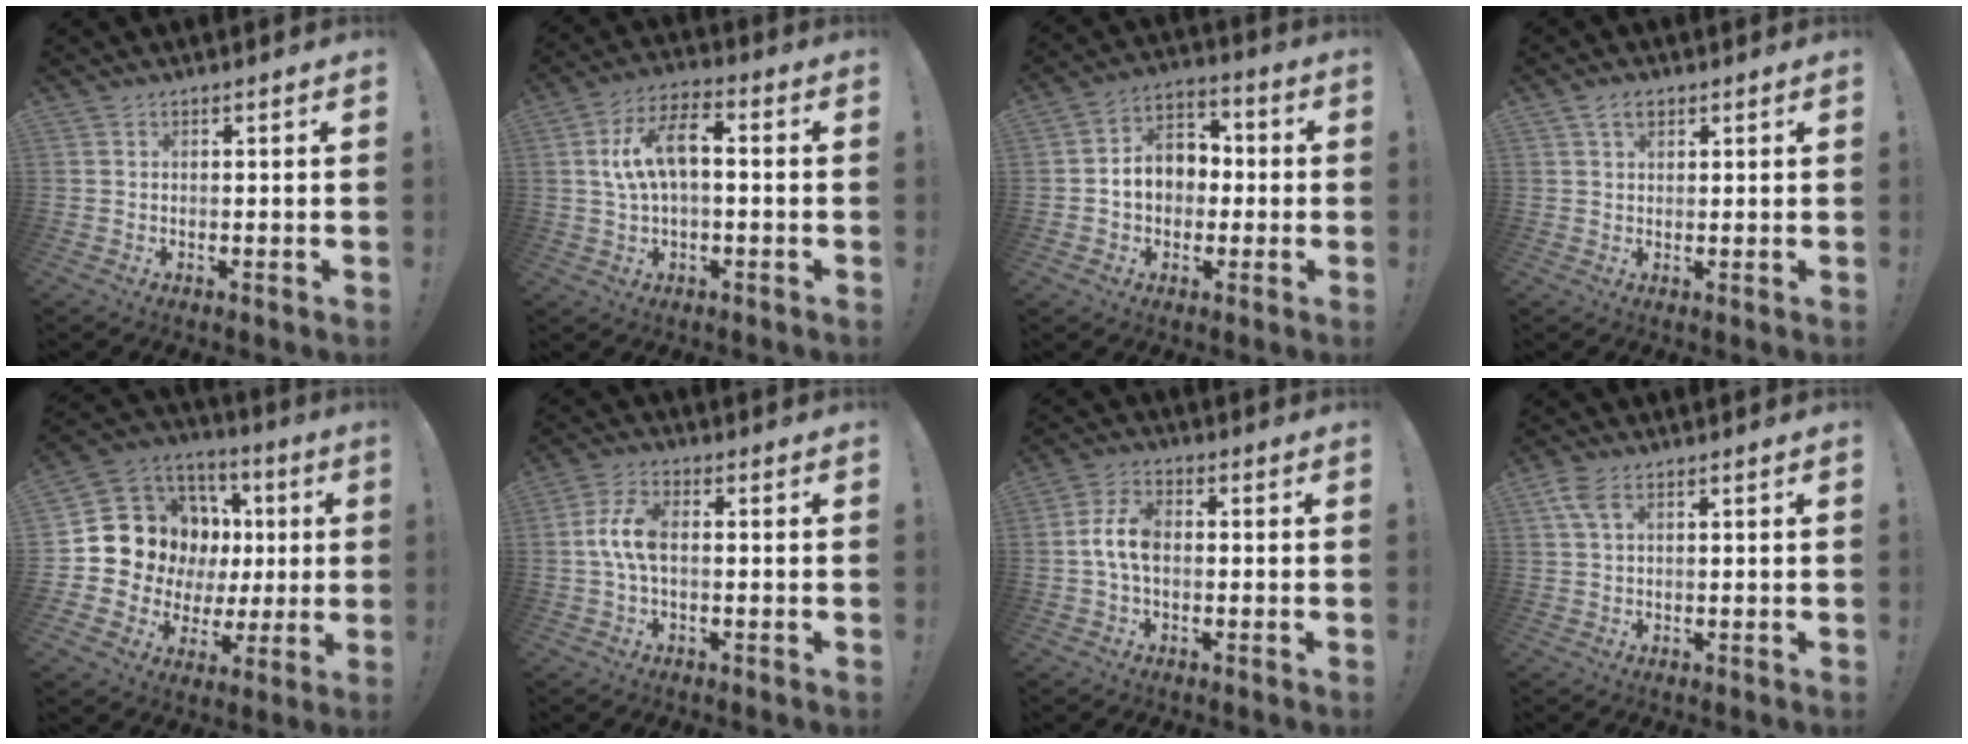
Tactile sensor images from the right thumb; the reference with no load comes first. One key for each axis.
{"total": 11.4, "fx": 1.3, "fy": 5.6, "fz": 9.8, "tx": -0.170, "ty": 0.009, "tz": 0.024}
{"total": 11.1, "fx": 0.1, "fy": 9.1, "fz": 6.3, "tx": -0.094, "ty": 0.012, "tz": 0.010}
{"total": 3.1, "fx": 1.8, "fy": 1.9, "fz": 1.8, "tx": -0.030, "ty": 0.001, "tz": 0.032}
{"total": 12.5, "fx": 3.3, "fy": 11.3, "fz": 4.3, "tx": -0.061, "ty": -0.034, "tz": 0.089}
{"total": 8.0, "fx": 0.0, "fy": 3.9, "fz": 7.0, "tx": -0.154, "ty": 0.004, "tz": 0.003}
{"total": 7.8, "fx": -0.4, "fy": 4.5, "fz": 6.3, "tx": -0.134, "ty": 0.012, "tz": -0.004}
{"total": 4.6, "fx": 1.9, "fy": 2.2, "fz": 3.6, "tx": -0.081, "ty": 0.007, "tz": 0.038}